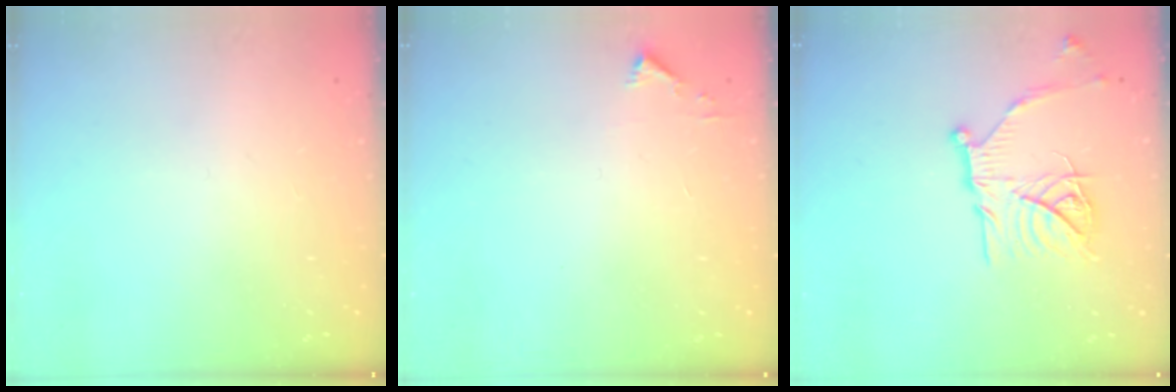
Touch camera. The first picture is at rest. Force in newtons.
{"total": 2.3, "press": 2.3, "slide": 0.2}
{"total": 18.0, "press": 18.0, "slide": 1.5}